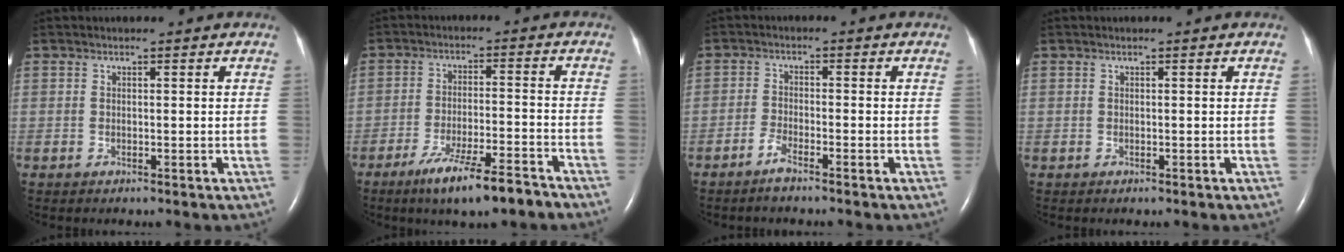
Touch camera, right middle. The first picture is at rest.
{"total": 10.1, "force": [-7.3, 1.0, 6.9], "torque": [-0.119, -0.018, -0.121]}
{"total": 2.7, "force": [-2.2, 0.1, 1.4], "torque": [-0.040, -0.003, -0.047]}
{"total": 0.0}